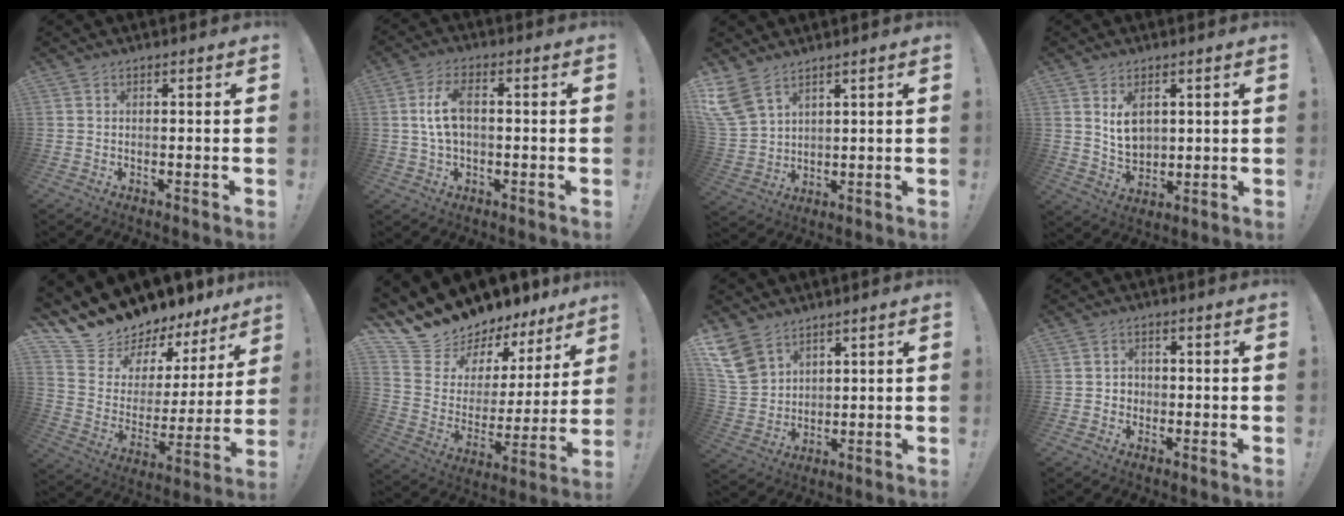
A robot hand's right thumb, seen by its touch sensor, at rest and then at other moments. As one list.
[{"total": 8.0, "force": [0.8, 4.2, 6.8], "torque": [-0.131, 0.007, 0.016]}, {"total": 8.1, "force": [5.8, 4.2, 3.8], "torque": [-0.080, -0.029, 0.118]}, {"total": 7.6, "force": [3.1, 5.2, 4.5], "torque": [-0.060, -0.015, 0.058]}, {"total": 12.3, "force": [11.6, 4.1, 0.5], "torque": [-0.036, -0.118, 0.216]}, {"total": 13.1, "force": [12.2, 4.7, 0.9], "torque": [-0.043, -0.119, 0.230]}, {"total": 9.2, "force": [6.2, 6.0, 3.1], "torque": [-0.057, -0.040, 0.128]}, {"total": 2.5, "force": [-0.5, 2.3, 0.8], "torque": [-0.012, 0.002, -0.011]}]